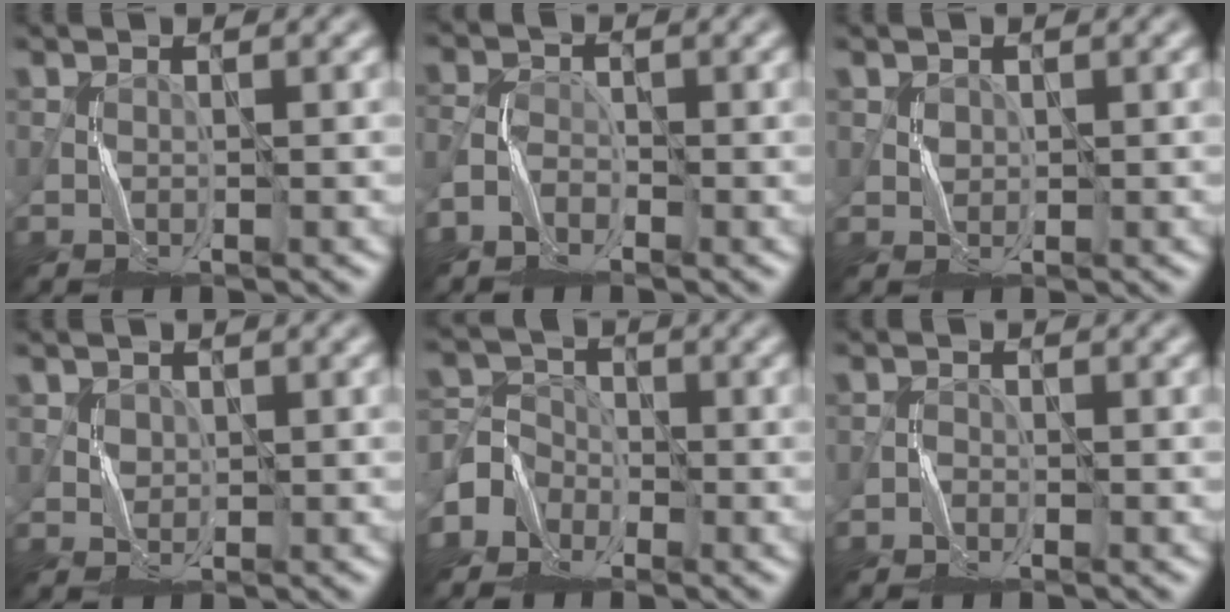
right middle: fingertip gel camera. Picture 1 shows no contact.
{"total": 2.1, "force": [-1.9, 0.8, 0.2], "torque": [-0.009, 0.003, -0.045]}
{"total": 1.3, "force": [0.6, 1.1, 0.1], "torque": [-0.003, 0.003, 0.013]}
{"total": 1.6, "force": [0.9, 1.4, 0.3], "torque": [-0.012, 0.003, 0.023]}
{"total": 3.0, "force": [-2.1, 2.2, 0.0], "torque": [0.011, 0.011, -0.053]}
{"total": 1.1, "force": [-1.0, 0.6, -0.1], "torque": [0.008, 0.005, -0.020]}